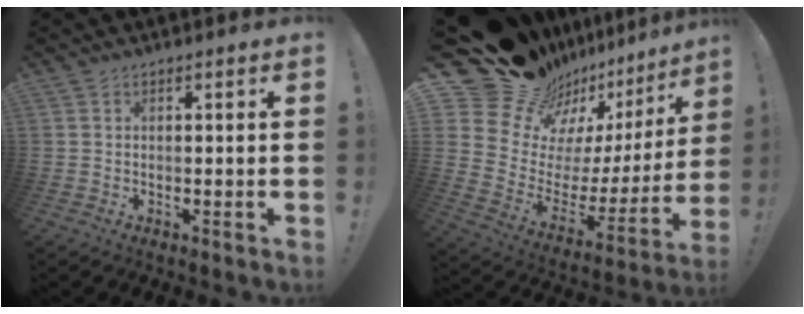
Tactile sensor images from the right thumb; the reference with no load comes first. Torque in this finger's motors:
{"motor_torque": [0.44, 2.33, 0.01, 0.36, 0.03]}